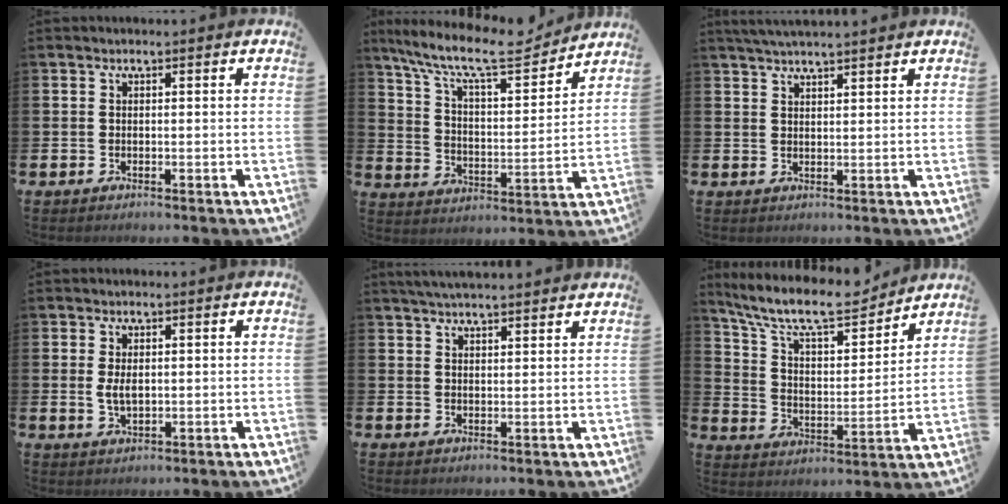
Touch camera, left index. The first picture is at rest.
{"total": 11.2, "force": [9.6, 2.5, 5.2], "torque": [-0.126, -0.060, 0.161]}
{"total": 3.3, "force": [3.2, 0.0, 0.7], "torque": [-0.020, -0.007, 0.059]}
{"total": 2.6, "force": [0.5, 1.4, 2.2], "torque": [-0.037, 0.003, 0.006]}
{"total": 3.7, "force": [3.6, 0.1, 0.7], "torque": [-0.020, -0.009, 0.066]}
{"total": 11.6, "force": [10.2, 2.8, 4.7], "torque": [-0.122, -0.064, 0.176]}